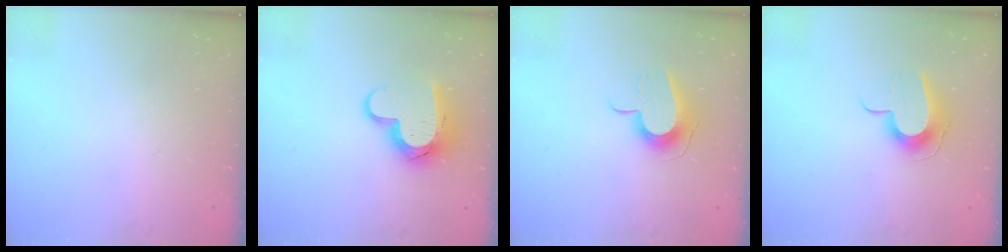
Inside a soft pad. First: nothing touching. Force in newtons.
{"total": 13.6, "press": 13.5, "slide": 1.3}
{"total": 11.2, "press": 11.1, "slide": 0.5}
{"total": 10.1, "press": 10.1, "slide": 0.3}